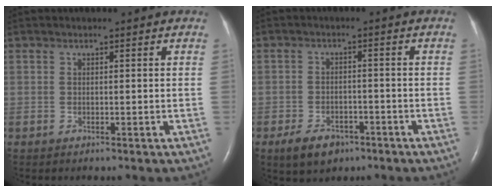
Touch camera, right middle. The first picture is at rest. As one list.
[{"total": 5.5, "force": [-3.5, 3.2, 2.8], "torque": [-0.057, -0.001, -0.052]}]